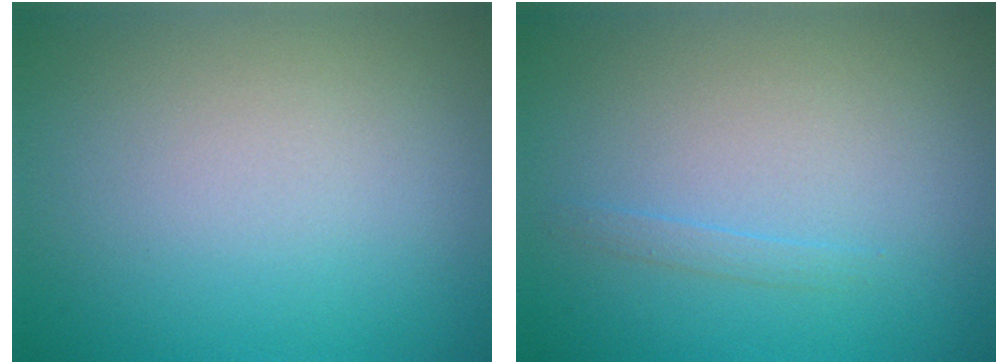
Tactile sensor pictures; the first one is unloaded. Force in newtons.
{"total": 0.7, "press": 0.7, "slide": 0.0}